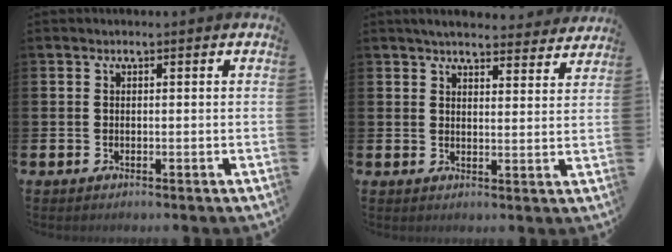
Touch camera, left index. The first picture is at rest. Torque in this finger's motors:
{"motor_torque": [0.31, -0.31, 0.16, 0.03]}